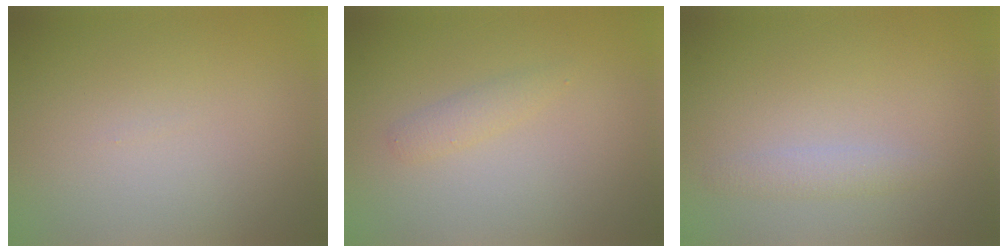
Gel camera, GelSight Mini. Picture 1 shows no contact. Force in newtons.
{"total": 1.1, "press": 1.1, "slide": 0.1}
{"total": 1.3, "press": 1.3, "slide": 0.0}